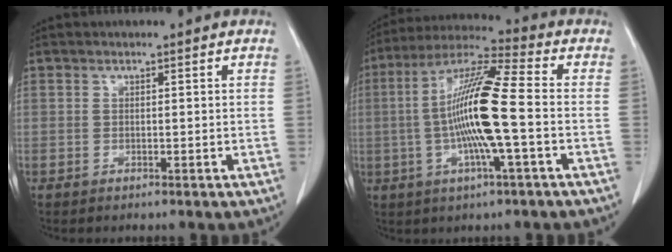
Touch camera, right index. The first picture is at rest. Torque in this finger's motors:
{"motor_torque": [2.14, 0.00, 0.69, 0.19]}